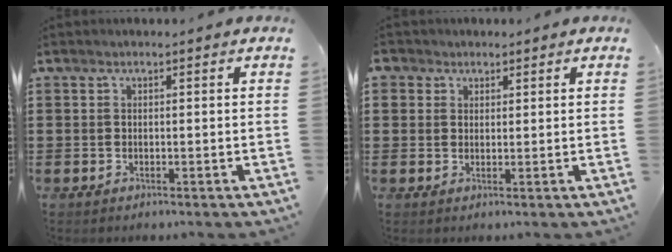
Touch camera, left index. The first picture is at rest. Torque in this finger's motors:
{"motor_torque": [0.61, -0.58, 0.26, 0.05]}